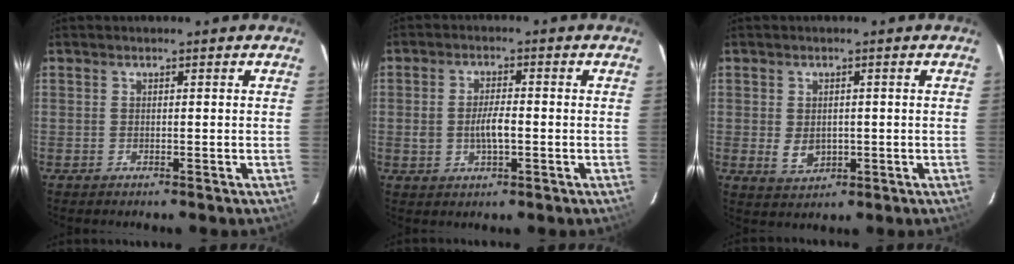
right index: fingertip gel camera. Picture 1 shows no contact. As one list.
[{"total": 4.6, "force": [-0.7, 2.0, 4.1], "torque": [-0.081, 0.002, -0.011]}, {"total": 4.2, "force": [-0.4, 3.2, 2.7], "torque": [-0.048, -0.005, 0.001]}]